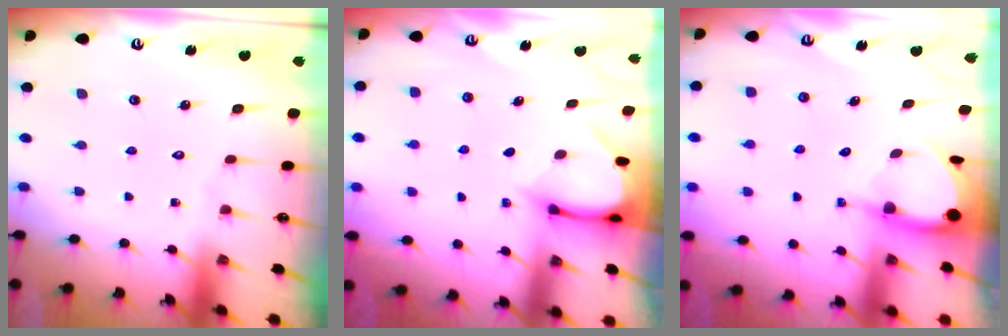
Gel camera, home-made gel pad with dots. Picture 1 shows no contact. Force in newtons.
{"total": 3.0, "press": 2.9, "slide": 0.4}
{"total": 3.4, "press": 3.4, "slide": 0.2}